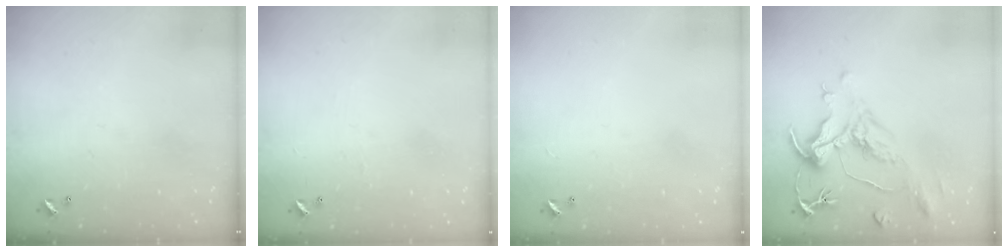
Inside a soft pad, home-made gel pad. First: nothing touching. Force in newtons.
{"total": 2.6, "press": 2.6, "slide": 0.4}
{"total": 2.6, "press": 2.6, "slide": 0.3}
{"total": 1.8, "press": 0.8, "slide": 1.5}